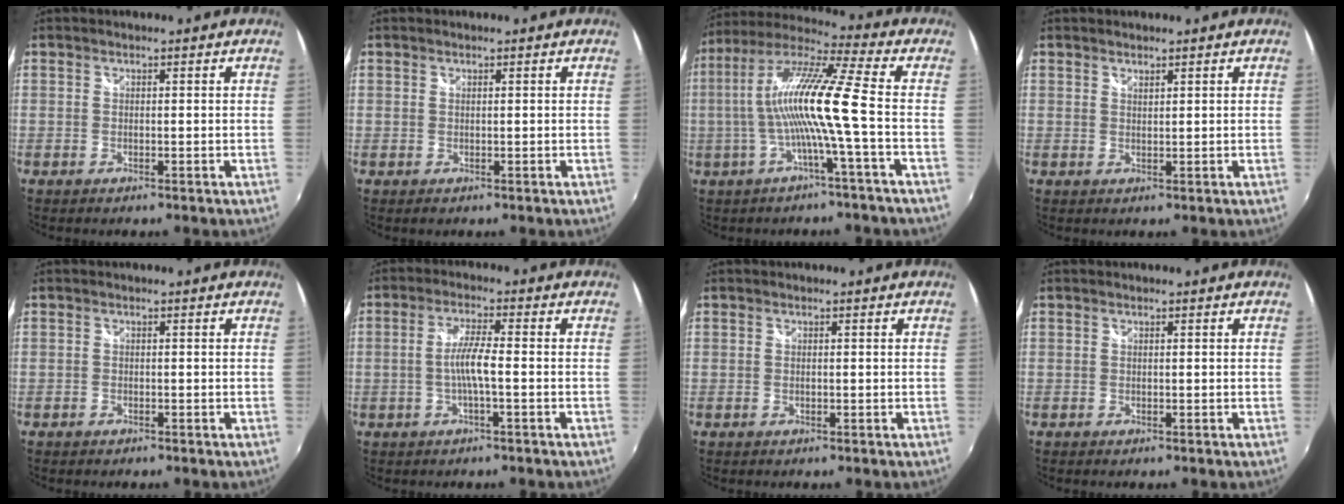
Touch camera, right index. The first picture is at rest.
{"total": 0.6, "force": [0.1, 0.6, 0.0], "torque": [0.002, 0.001, 0.000]}
{"total": 13.6, "force": [-2.1, -1.1, 13.4], "torque": [-0.245, 0.006, -0.040]}
{"total": 1.0, "force": [0.9, 0.2, 0.3], "torque": [-0.004, 0.000, 0.016]}
{"total": 0.9, "force": [-0.7, 0.5, 0.1], "torque": [-0.005, -0.001, -0.012]}
{"total": 4.8, "force": [-1.1, 0.1, 4.6], "torque": [-0.092, 0.002, -0.020]}
{"total": 0.0}
{"total": 0.0}